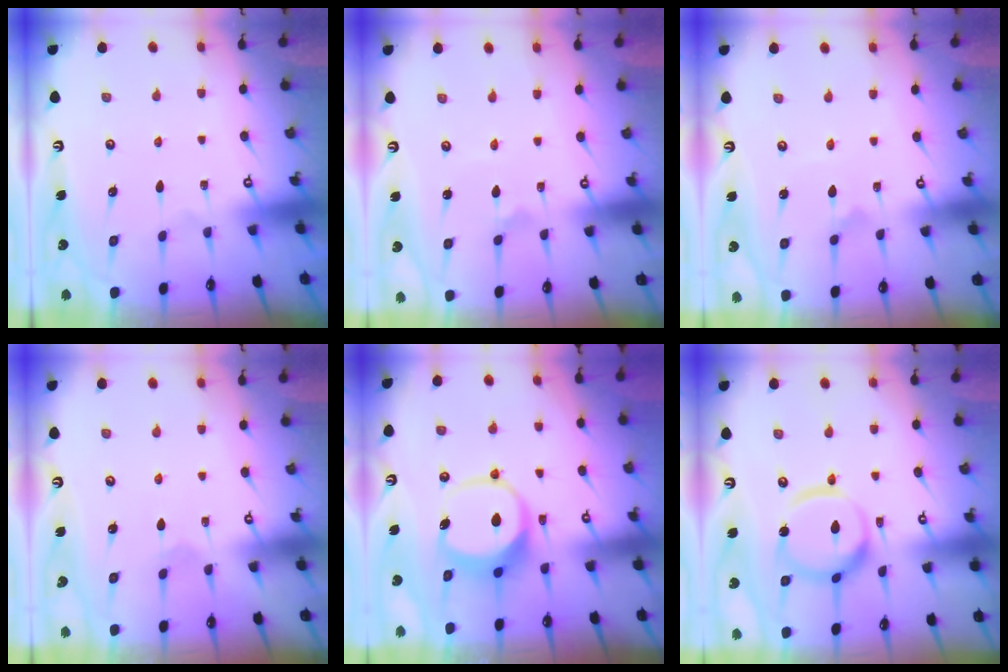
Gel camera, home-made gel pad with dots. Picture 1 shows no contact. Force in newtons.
{"total": 1.8, "press": 1.7, "slide": 0.4}
{"total": 0.7, "press": 0.7, "slide": 0.1}
{"total": 2.1, "press": 2.1, "slide": 0.3}
{"total": 8.2, "press": 8.0, "slide": 1.4}
{"total": 13.7, "press": 13.7, "slide": 1.3}